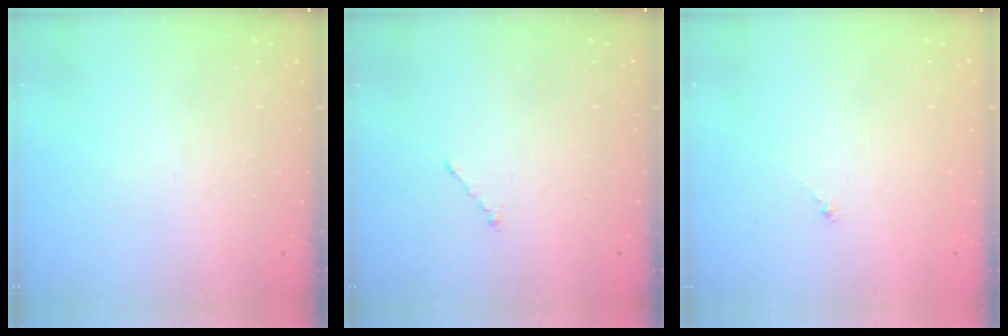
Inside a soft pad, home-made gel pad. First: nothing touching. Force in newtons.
{"total": 0.7, "press": 0.7, "slide": 0.2}
{"total": 0.0}